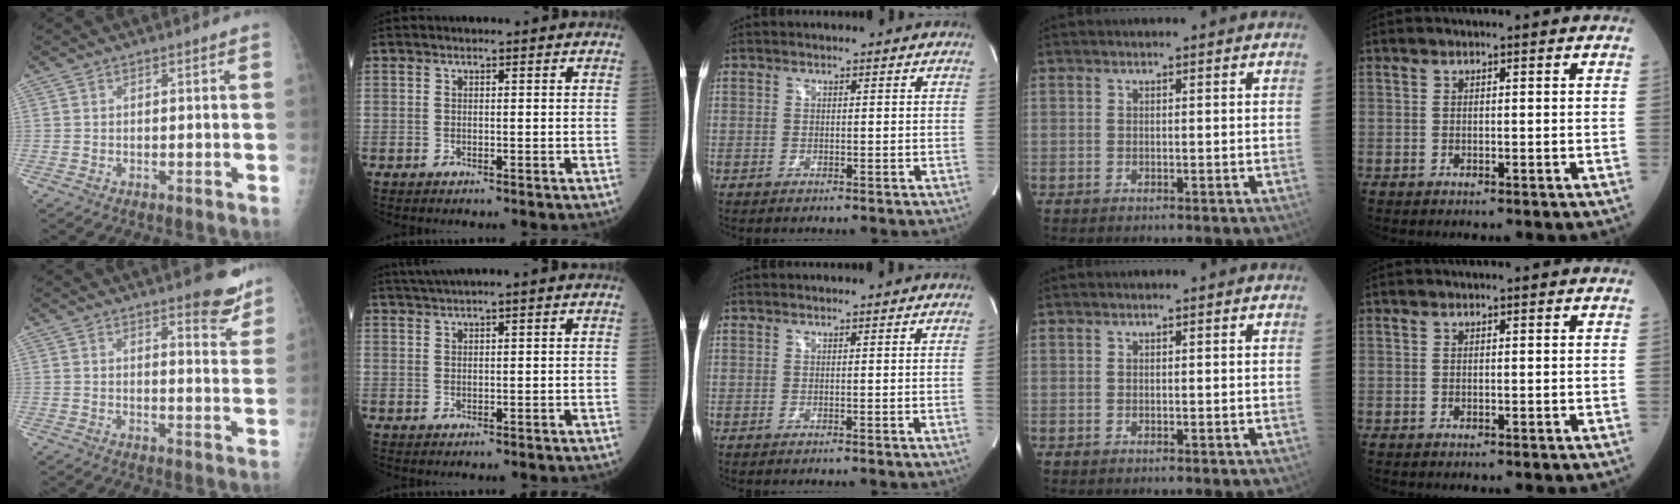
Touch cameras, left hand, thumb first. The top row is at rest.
{"thumb": {"total": 7.2, "force": [5.5, 2.2, 4.1], "torque": [-0.023, -0.038, 0.065]}, "index": {"total": 2.5, "force": [1.6, -0.3, 1.8], "torque": [-0.041, 0.016, 0.036]}, "middle": {"total": 0.6, "force": [0.0, -0.3, 0.6], "torque": [-0.007, 0.000, -0.002]}}